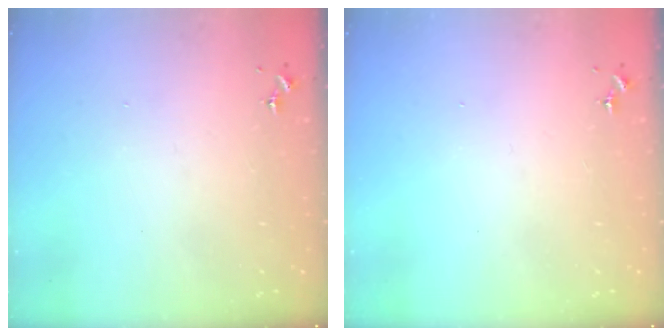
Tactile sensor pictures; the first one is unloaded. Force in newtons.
{"total": 0.0}